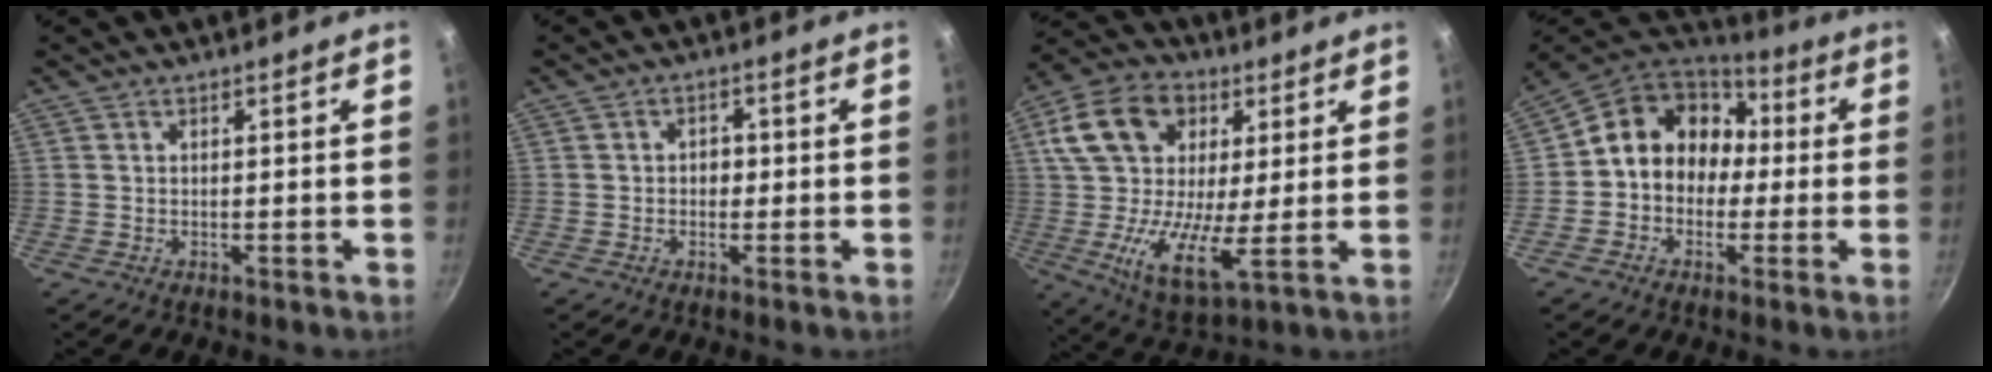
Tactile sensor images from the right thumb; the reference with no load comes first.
{"total": 2.2, "force": [-0.3, 2.0, 1.1], "torque": [-0.005, 0.006, -0.007]}
{"total": 19.1, "force": [4.1, 11.5, 14.7], "torque": [-0.244, -0.008, 0.054]}
{"total": 13.6, "force": [0.6, 11.7, 6.8], "torque": [-0.067, 0.042, -0.010]}